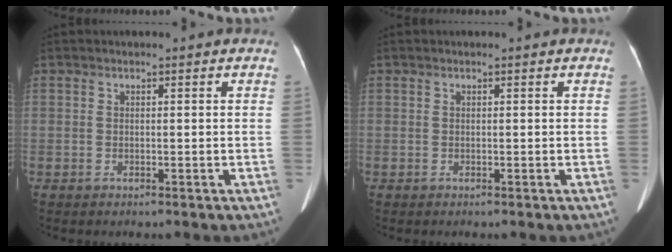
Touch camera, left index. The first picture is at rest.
{"total": 0.0}